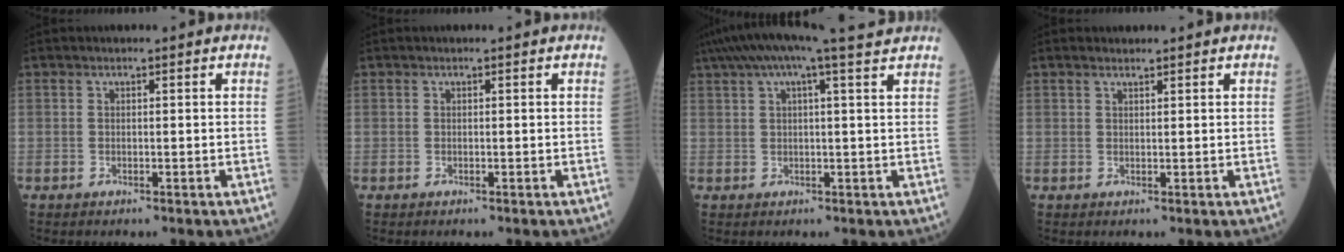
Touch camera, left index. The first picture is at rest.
{"total": 0.0}
{"total": 9.6, "force": [7.3, -0.4, 6.2], "torque": [-0.106, 0.043, 0.098]}
{"total": 1.1, "force": [1.0, 0.2, 0.3], "torque": [-0.013, 0.008, 0.021]}